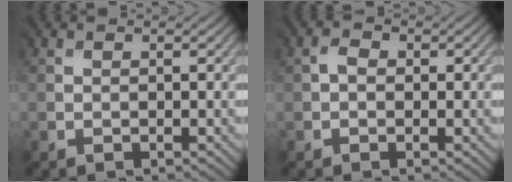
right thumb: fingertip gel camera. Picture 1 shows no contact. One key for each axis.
{"total": 0.8, "fx": 0.1, "fy": 0.7, "fz": 0.3, "tx": -0.010, "ty": 0.005, "tz": -0.005}